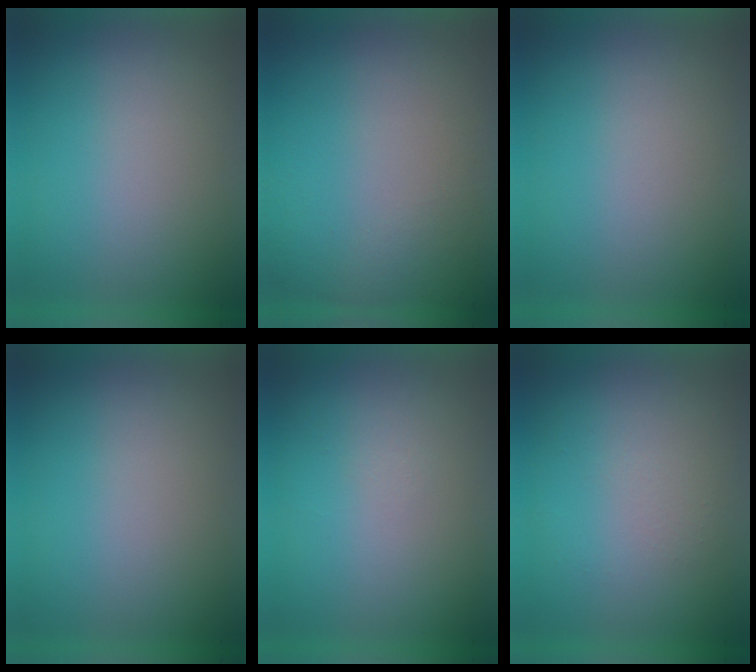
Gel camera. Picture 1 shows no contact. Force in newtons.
{"total": 5.9}
{"total": 0.0}
{"total": 0.0}
{"total": 1.0}
{"total": 1.1}